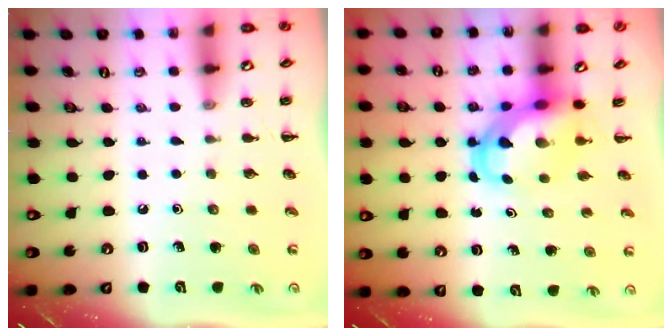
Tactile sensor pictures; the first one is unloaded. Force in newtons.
{"total": 6.2, "press": 6.1, "slide": 1.4}